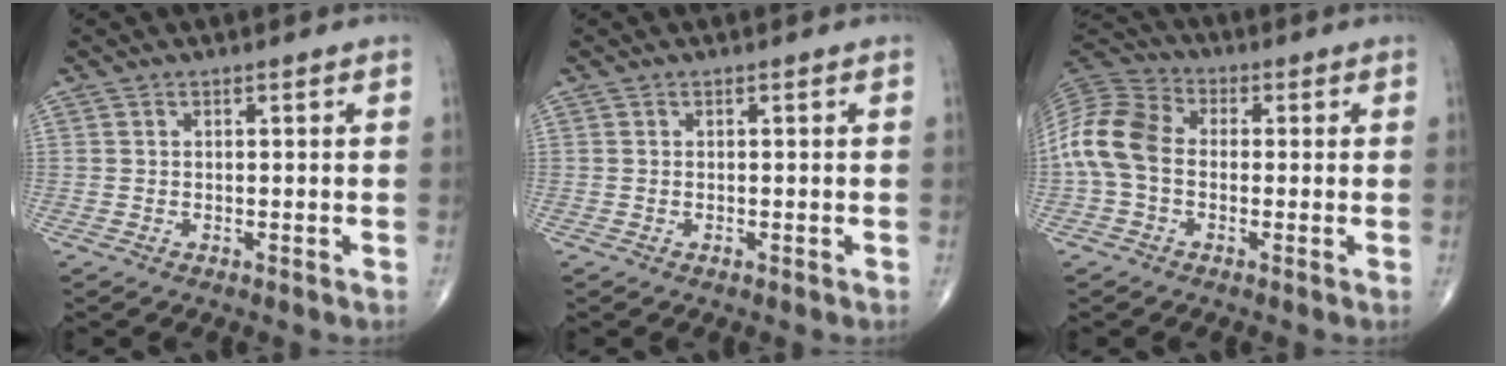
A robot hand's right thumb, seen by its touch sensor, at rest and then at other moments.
{"total": 0.0}
{"total": 11.2, "force": [-0.9, 8.1, 7.7], "torque": [-0.158, 0.031, -0.032]}